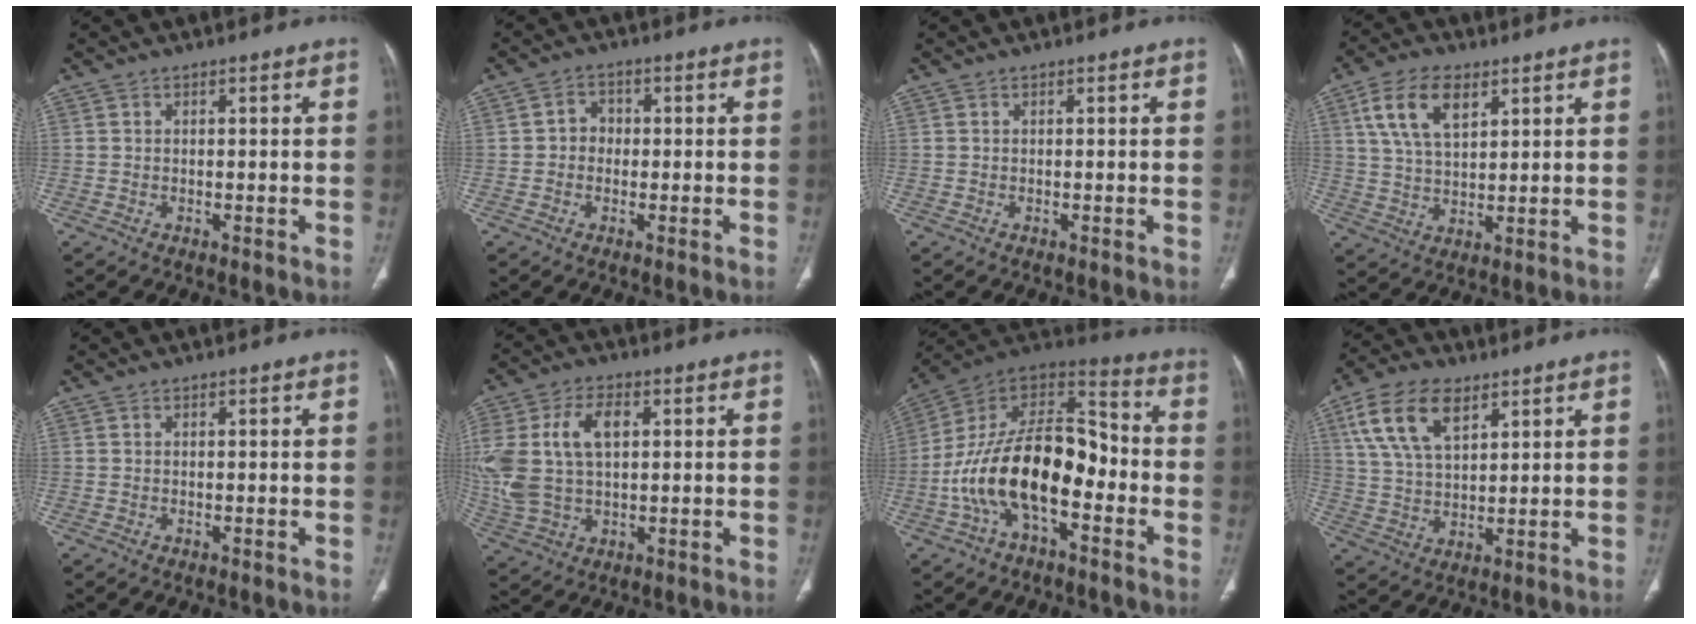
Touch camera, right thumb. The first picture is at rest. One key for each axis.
{"total": 3.2, "fx": -0.1, "fy": 2.8, "fz": 1.4, "tx": -0.005, "ty": 0.012, "tz": -0.009}
{"total": 0.0}
{"total": 10.7, "fx": 4.9, "fy": 5.7, "fz": 7.6, "tx": -0.135, "ty": -0.010, "tz": 0.096}
{"total": 0.0}
{"total": 15.4, "fx": 3.0, "fy": 9.3, "fz": 11.9, "tx": -0.260, "ty": 0.011, "tz": 0.064}
{"total": 21.2, "fx": -5.3, "fy": 11.0, "fz": 17.4, "tx": -0.289, "ty": 0.067, "tz": -0.098}
{"total": 12.9, "fx": 6.3, "fy": 6.9, "fz": 8.9, "tx": -0.163, "ty": -0.010, "tz": 0.122}